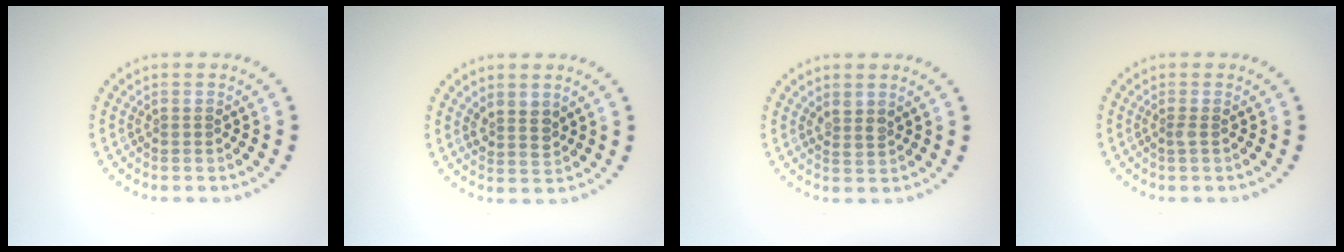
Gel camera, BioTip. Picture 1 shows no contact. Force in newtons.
{"total": 2.1, "press": 1.7, "slide": 1.2}
{"total": 1.3, "press": 1.1, "slide": 0.7}
{"total": 0.6, "press": 0.5, "slide": 0.3}